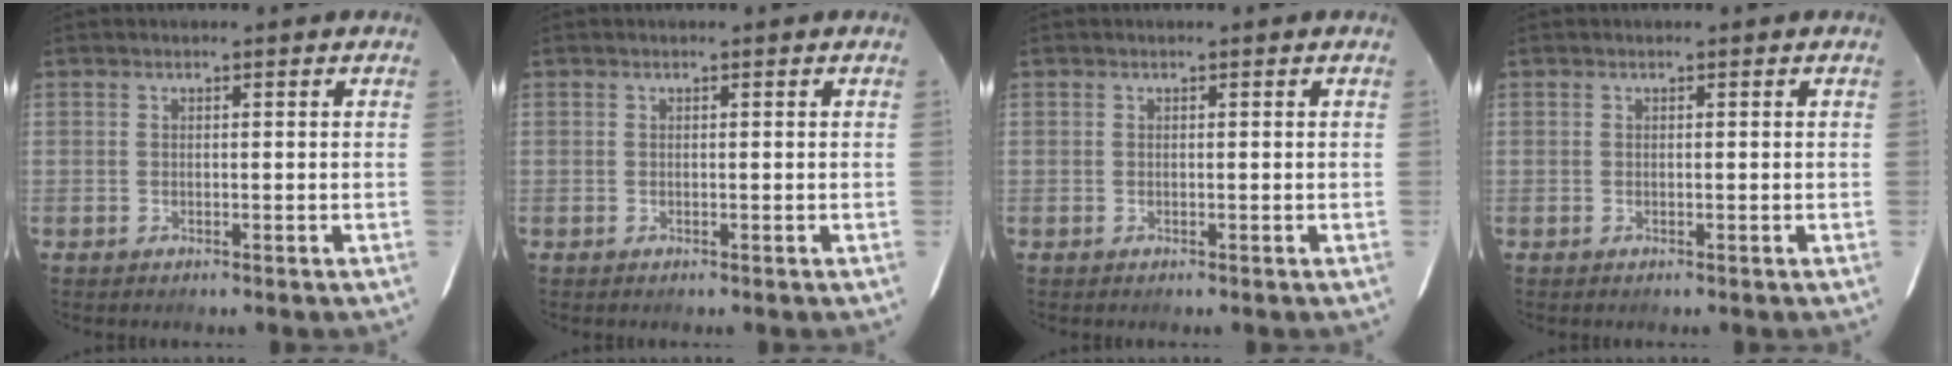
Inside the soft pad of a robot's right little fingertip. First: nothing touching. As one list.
[{"total": 0.0}, {"total": 0.0}, {"total": 0.0}]